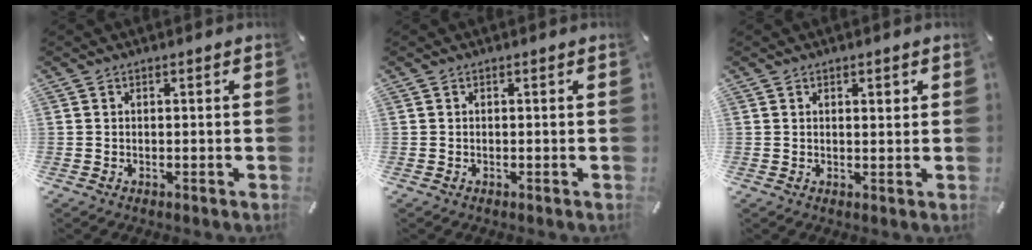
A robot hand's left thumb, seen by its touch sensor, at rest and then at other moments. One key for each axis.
{"total": 0.0}
{"total": 1.3, "fx": 0.9, "fy": 0.5, "fz": 0.7, "tx": -0.015, "ty": 0.000, "tz": 0.017}